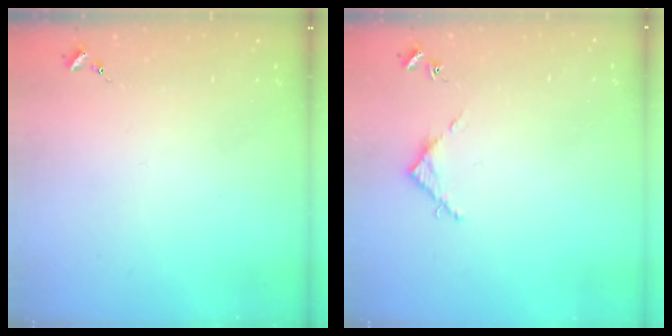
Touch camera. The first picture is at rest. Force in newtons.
{"total": 3.6, "press": 3.6, "slide": 0.3}